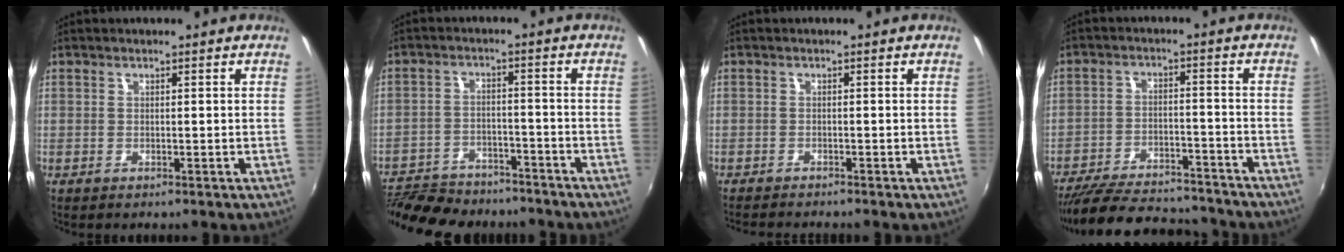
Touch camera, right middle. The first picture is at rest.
{"total": 17.9, "force": [-15.0, 6.5, 7.2], "torque": [-0.168, -0.010, -0.225]}
{"total": 3.4, "force": [-3.2, 0.0, 1.0], "torque": [-0.029, -0.017, -0.057]}
{"total": 21.0, "force": [-18.3, 5.8, 8.4], "torque": [-0.175, -0.011, -0.262]}